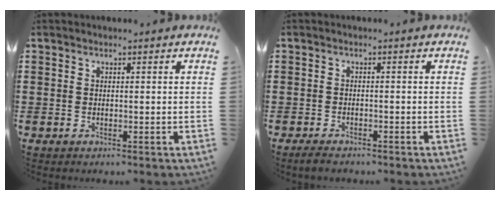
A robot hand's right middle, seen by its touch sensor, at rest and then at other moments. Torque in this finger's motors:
{"motor_torque": [0.12, 0.07, 0.00, 0.01]}